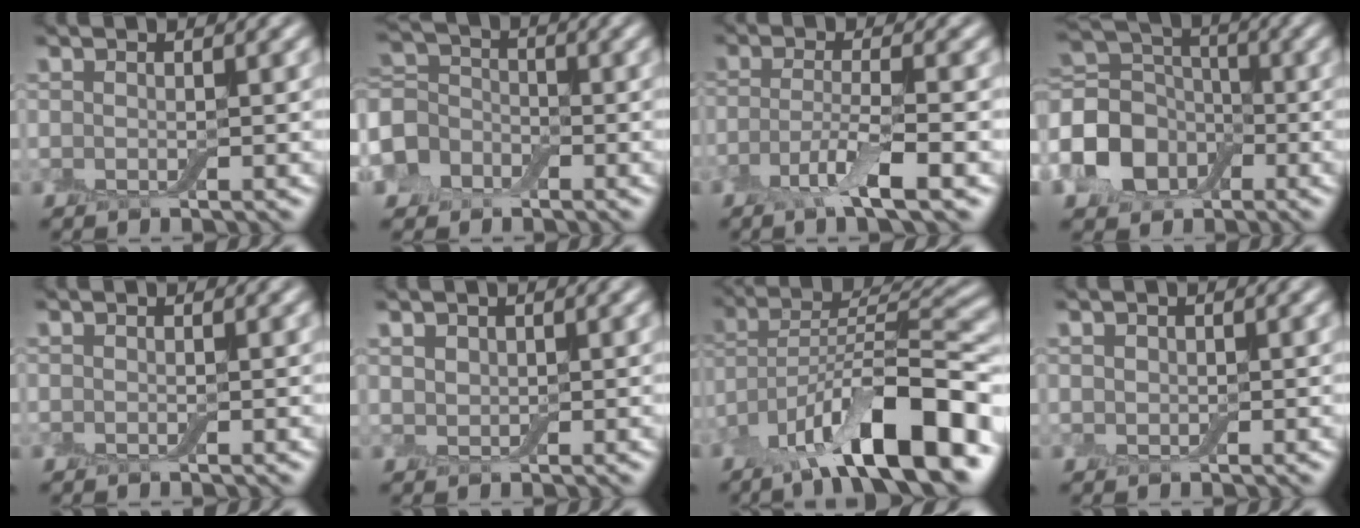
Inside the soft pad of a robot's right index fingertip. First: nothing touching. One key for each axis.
{"total": 5.2, "fx": -2.2, "fy": 4.1, "fz": 2.2, "tx": -0.050, "ty": 0.003, "tz": -0.058}
{"total": 4.1, "fx": -2.0, "fy": 0.7, "fz": 3.6, "tx": -0.072, "ty": -0.006, "tz": -0.046}
{"total": 8.6, "fx": -3.0, "fy": 6.5, "fz": 4.8, "tx": -0.106, "ty": -0.001, "tz": -0.077}
{"total": 0.0}
{"total": 1.3, "fx": 0.8, "fy": 0.9, "fz": 0.3, "tx": -0.007, "ty": 0.000, "tz": 0.016}
{"total": 12.8, "fx": -7.3, "fy": 3.7, "fz": 9.9, "tx": -0.151, "ty": 0.014, "tz": -0.133}
{"total": 0.8, "fx": 0.3, "fy": 0.7, "fz": 0.2, "tx": -0.002, "ty": 0.000, "tz": 0.005}